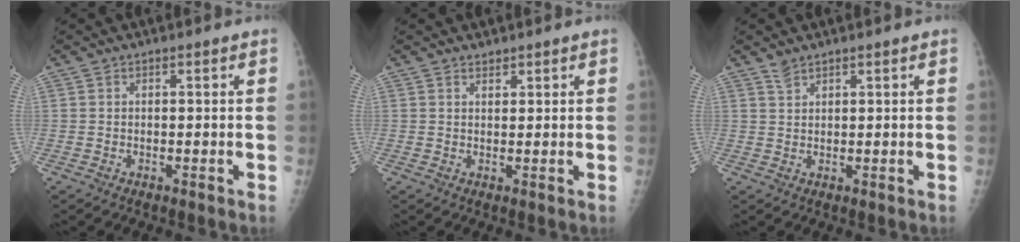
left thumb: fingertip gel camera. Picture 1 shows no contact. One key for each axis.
{"total": 1.2, "fx": 1.1, "fy": 0.6, "fz": 0.3, "tx": 0.005, "ty": -0.008, "tz": 0.016}
{"total": 1.6, "fx": 1.4, "fy": 0.6, "fz": 0.4, "tx": -0.004, "ty": -0.002, "tz": 0.030}